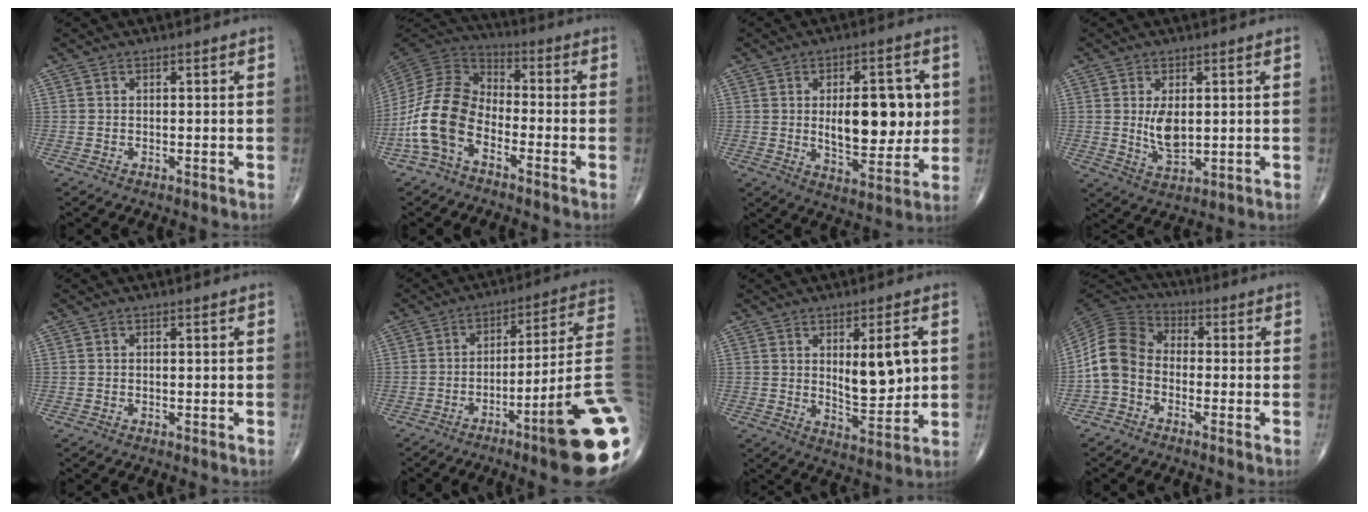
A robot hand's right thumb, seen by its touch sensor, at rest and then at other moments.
{"total": 13.4, "force": [-5.5, 7.8, 9.4], "torque": [-0.193, 0.054, -0.119]}
{"total": 15.5, "force": [1.5, 7.4, 13.6], "torque": [-0.161, -0.013, 0.029]}
{"total": 6.0, "force": [0.8, 3.1, 5.0], "torque": [-0.081, -0.016, 0.021]}
{"total": 0.0}
{"total": 19.4, "force": [-6.9, 1.2, 18.1], "torque": [-0.184, 0.033, -0.101]}
{"total": 10.4, "force": [2.1, 3.9, 9.4], "torque": [-0.121, -0.025, 0.042]}
{"total": 8.9, "force": [-2.2, 6.7, 5.5], "torque": [-0.099, 0.031, -0.062]}